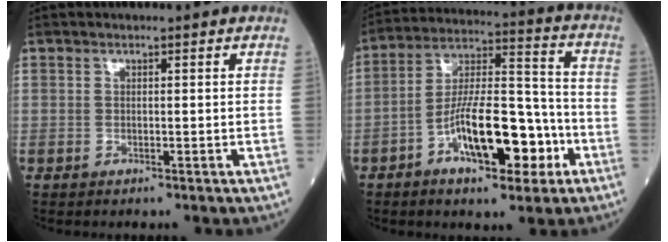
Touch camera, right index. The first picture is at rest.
{"total": 14.1, "force": [-5.8, 4.7, 11.9], "torque": [-0.217, 0.022, -0.093]}